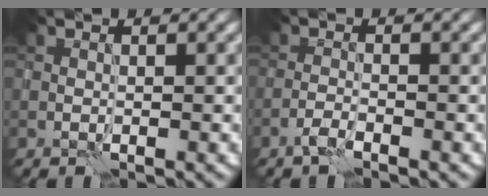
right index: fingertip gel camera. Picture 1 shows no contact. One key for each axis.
{"total": 1.3, "fx": -1.0, "fy": 0.2, "fz": 0.8, "tx": -0.018, "ty": 0.004, "tz": -0.025}